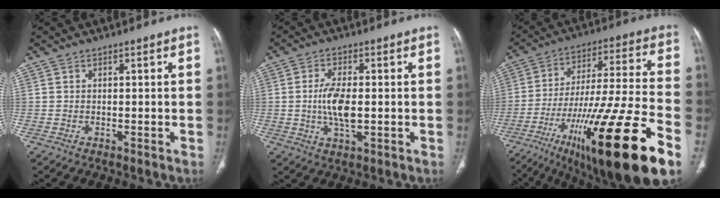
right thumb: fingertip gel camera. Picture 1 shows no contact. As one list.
[{"total": 7.1, "force": [-0.2, 3.0, 6.4], "torque": [-0.133, -0.004, -0.005]}, {"total": 31.0, "force": [-15.4, 5.5, 26.4], "torque": [-0.414, 0.038, -0.242]}]